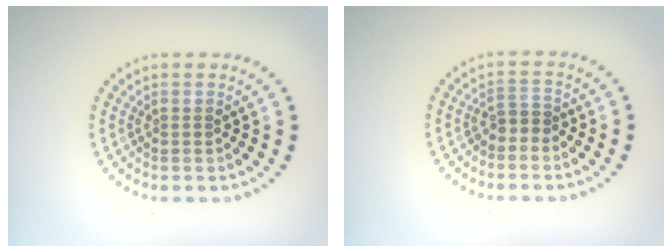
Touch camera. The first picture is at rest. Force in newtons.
{"total": 1.3, "press": 1.0, "slide": 0.8}